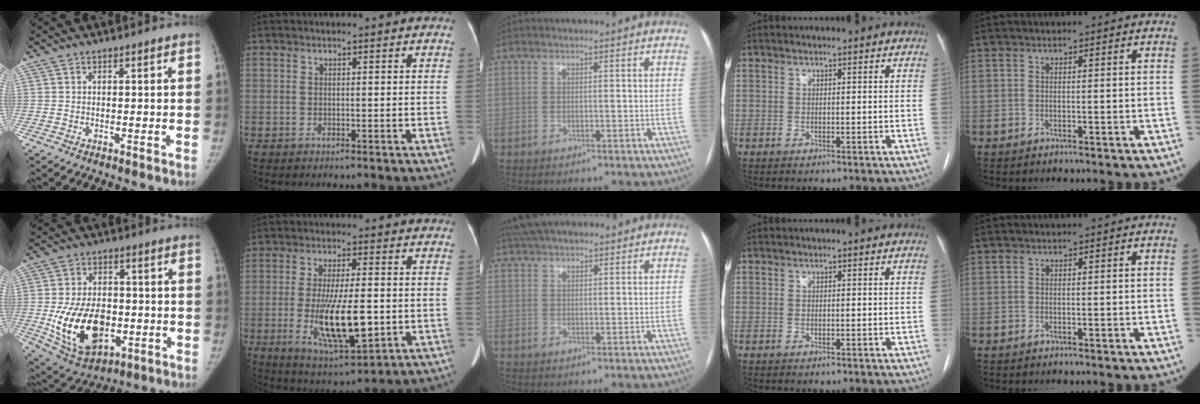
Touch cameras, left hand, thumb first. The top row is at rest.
{"thumb": {"total": 17.5, "force": [-3.5, 11.4, 12.8], "torque": [-0.193, 0.002, -0.037]}, "index": {"total": 12.0, "force": [-2.0, 2.9, 11.4], "torque": [-0.211, -0.022, -0.025]}, "middle": {"total": 9.7, "force": [8.4, 2.5, 4.1], "torque": [-0.066, 0.044, 0.134]}}